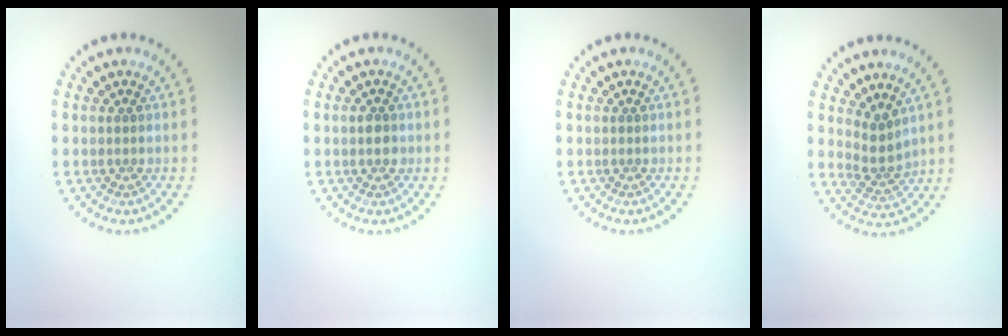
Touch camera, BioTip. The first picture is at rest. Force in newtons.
{"total": 1.3, "press": 1.3, "slide": 0.1}
{"total": 0.0}
{"total": 2.3, "press": 1.6, "slide": 1.7}